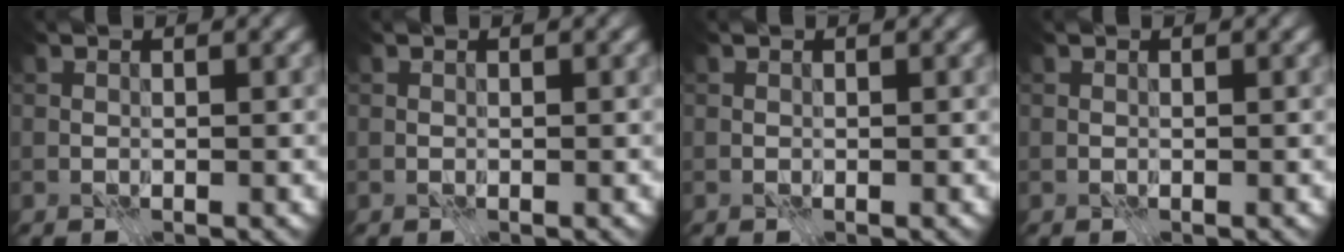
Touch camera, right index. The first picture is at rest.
{"total": 0.0}
{"total": 0.0}
{"total": 0.0}